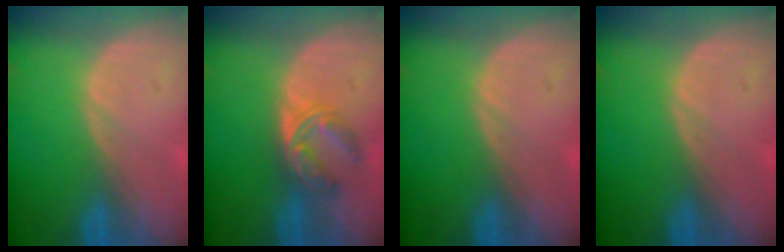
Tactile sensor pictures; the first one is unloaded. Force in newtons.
{"total": 6.0, "press": 5.0, "slide": 3.3}
{"total": 0.0}
{"total": 0.0}